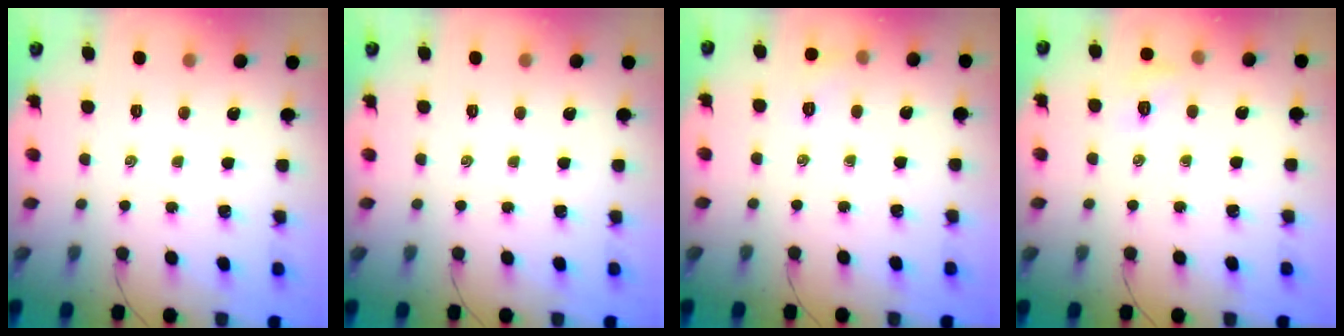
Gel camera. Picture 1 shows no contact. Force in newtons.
{"total": 0.0}
{"total": 5.0, "press": 4.7, "slide": 1.5}
{"total": 5.1, "press": 4.8, "slide": 1.5}